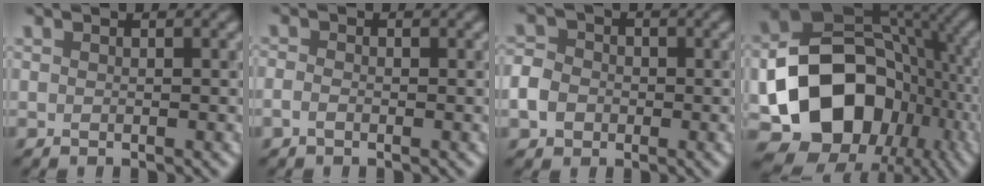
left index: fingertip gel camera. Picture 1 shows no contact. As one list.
[{"total": 1.1, "force": [-0.5, 0.7, 0.7], "torque": [-0.016, 0.000, -0.014]}, {"total": 3.4, "force": [-1.0, 2.9, 1.5], "torque": [-0.031, 0.000, -0.026]}, {"total": 17.0, "force": [-5.0, 12.9, 9.9], "torque": [-0.160, 0.008, -0.090]}]